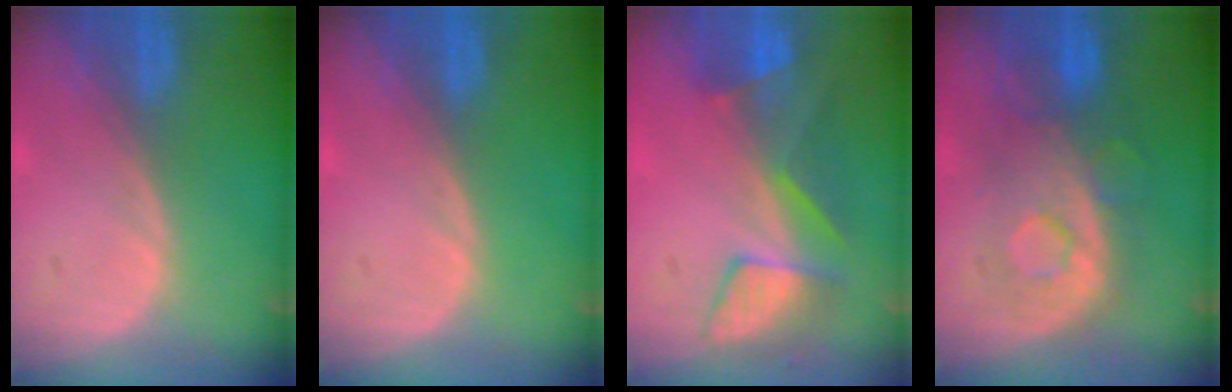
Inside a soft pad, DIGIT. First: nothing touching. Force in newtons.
{"total": 0.0}
{"total": 7.3, "press": 7.0, "slide": 2.2}
{"total": 8.3, "press": 8.3, "slide": 0.9}